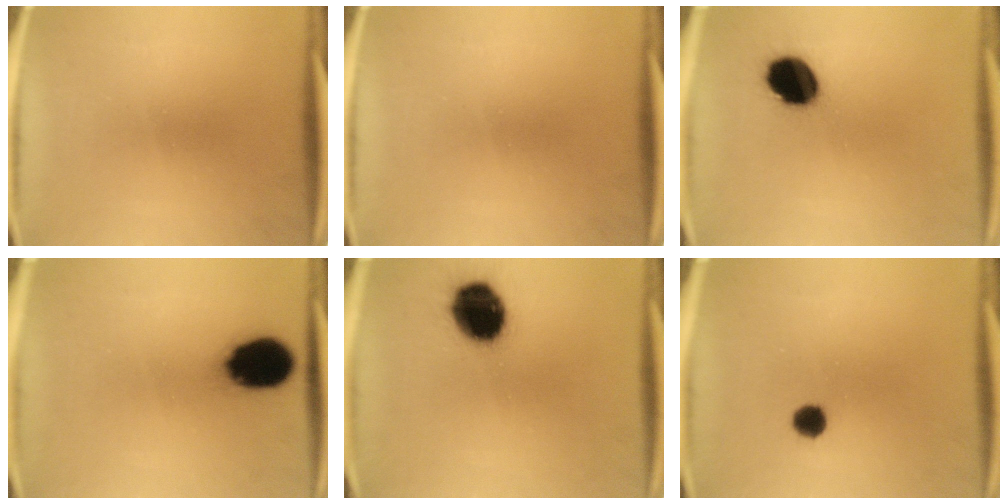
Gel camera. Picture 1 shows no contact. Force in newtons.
{"total": 0.0}
{"total": 11.7}
{"total": 15.4}
{"total": 16.6}
{"total": 2.8}